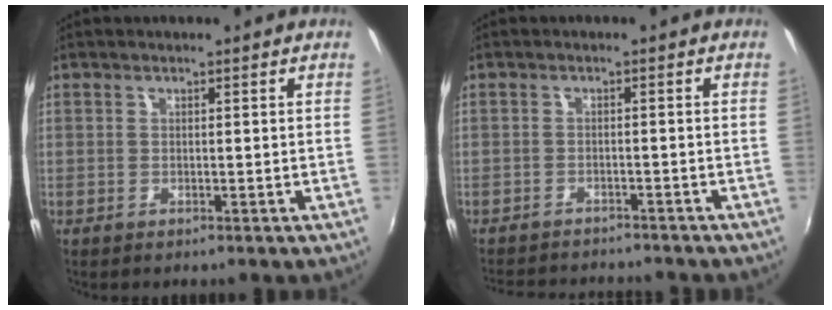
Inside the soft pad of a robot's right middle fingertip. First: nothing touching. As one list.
[{"total": 9.1, "force": [-8.5, 1.9, 2.8], "torque": [-0.073, -0.011, -0.125]}]